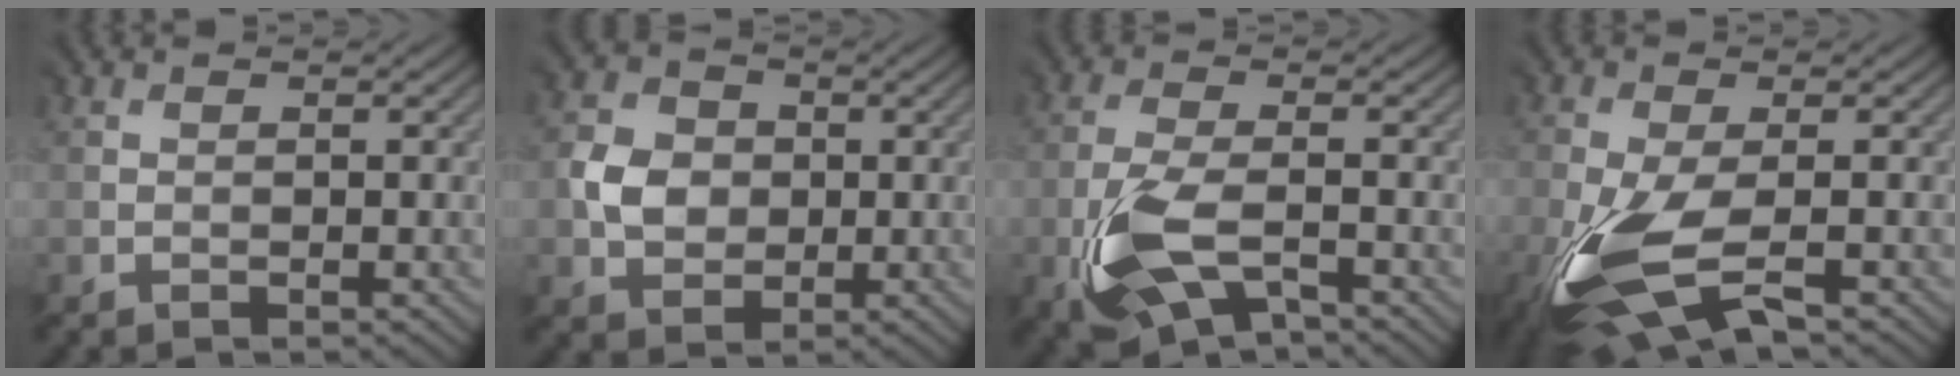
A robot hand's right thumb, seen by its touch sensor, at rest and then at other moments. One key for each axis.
{"total": 4.0, "fx": 0.0, "fy": 3.8, "fz": 1.1, "tx": -0.030, "ty": 0.004, "tz": -0.006}
{"total": 7.4, "fx": -3.4, "fy": 3.1, "fz": 5.8, "tx": -0.142, "ty": -0.003, "tz": -0.073}
{"total": 10.1, "fx": -4.6, "fy": 3.8, "fz": 8.2, "tx": -0.212, "ty": -0.023, "tz": -0.092}